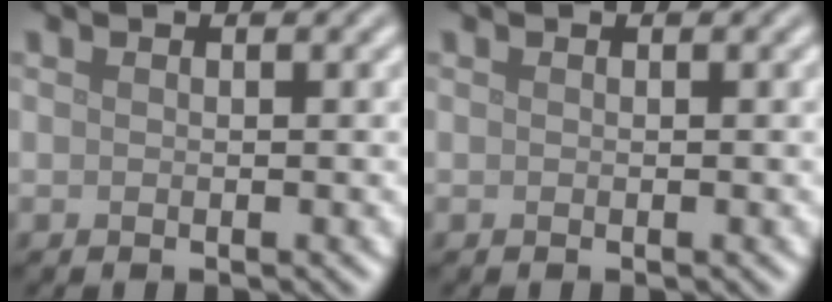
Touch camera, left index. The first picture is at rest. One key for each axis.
{"total": 0.0}